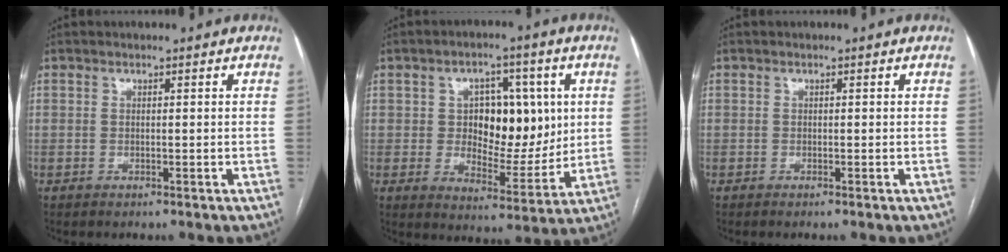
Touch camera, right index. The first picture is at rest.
{"total": 11.8, "force": [1.8, 6.7, 9.6], "torque": [-0.134, 0.014, 0.037]}
{"total": 0.0}